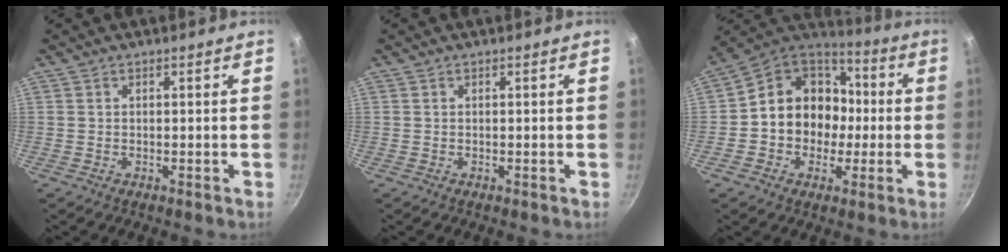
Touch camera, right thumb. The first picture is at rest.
{"total": 0.0}
{"total": 15.8, "force": [-0.7, 13.7, 7.9], "torque": [-0.084, 0.042, -0.022]}